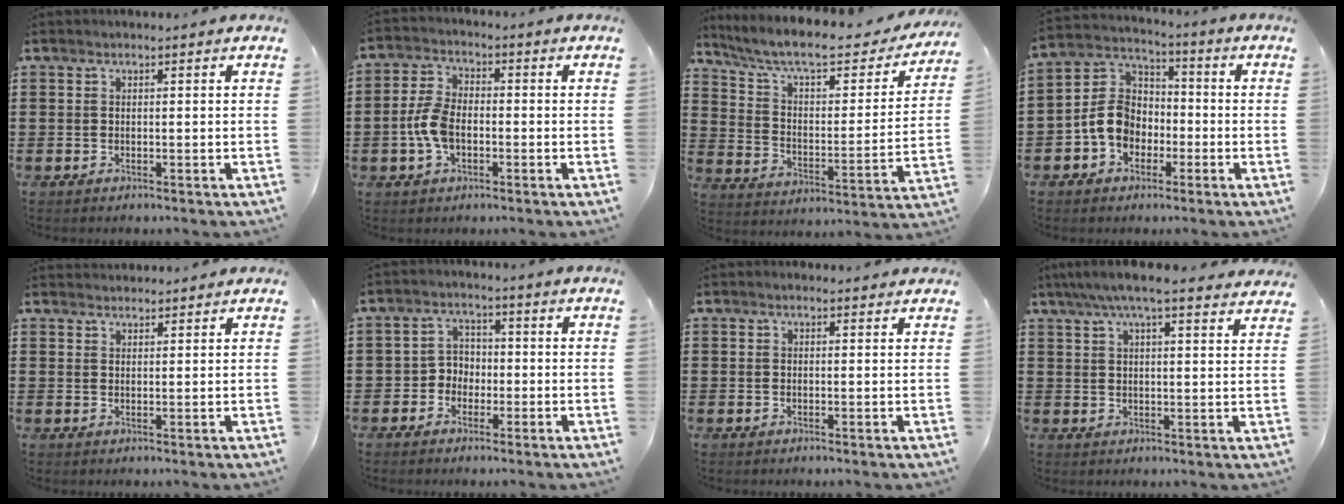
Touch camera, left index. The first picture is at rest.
{"total": 6.3, "force": [-1.5, 3.6, 5.0], "torque": [-0.121, -0.001, -0.034]}
{"total": 8.4, "force": [6.8, 1.5, 4.6], "torque": [-0.118, -0.043, 0.113]}
{"total": 8.2, "force": [-2.5, 6.5, 4.3], "torque": [-0.122, 0.013, -0.056]}
{"total": 1.7, "force": [1.7, 0.3, 0.0], "torque": [-0.003, 0.000, 0.033]}
{"total": 3.4, "force": [-1.6, 2.9, 1.0], "torque": [-0.030, 0.009, -0.036]}
{"total": 0.7, "force": [0.5, 0.3, 0.3], "torque": [-0.007, 0.002, 0.010]}
{"total": 6.1, "force": [5.0, 0.6, 3.4], "torque": [-0.078, -0.009, 0.090]}